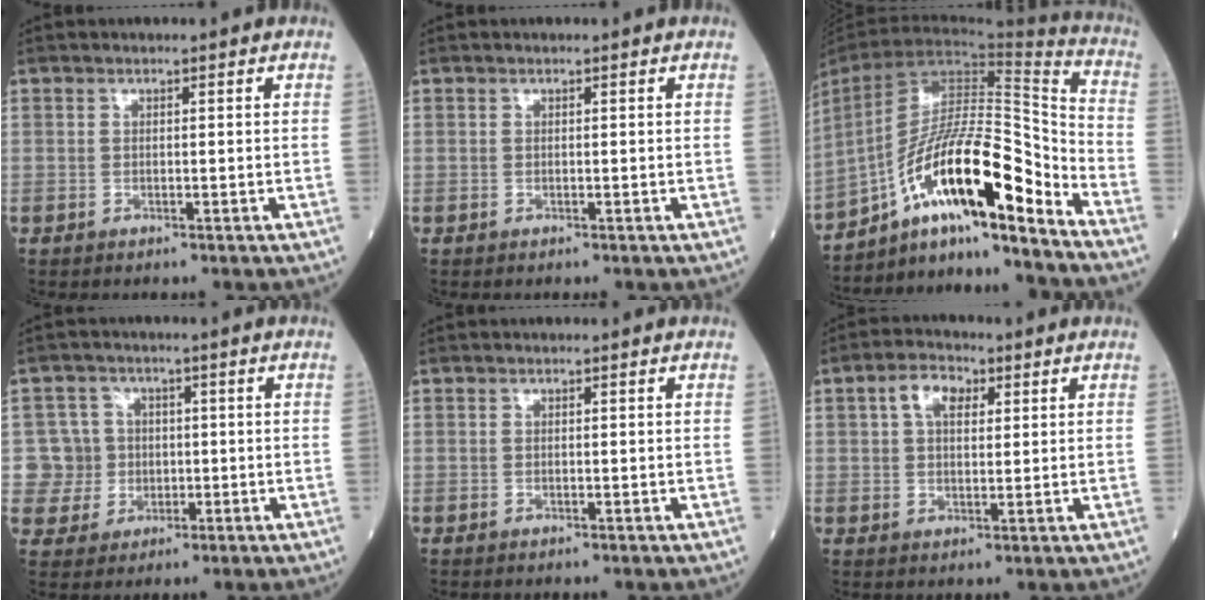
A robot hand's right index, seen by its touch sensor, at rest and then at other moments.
{"total": 0.0}
{"total": 18.8, "force": [-12.1, 2.5, 14.2], "torque": [-0.256, 0.021, -0.212]}
{"total": 6.1, "force": [0.1, 6.1, 0.3], "torque": [0.001, 0.013, 0.006]}
{"total": 0.0}
{"total": 5.2, "force": [2.0, 3.0, 3.7], "torque": [-0.071, 0.017, 0.036]}